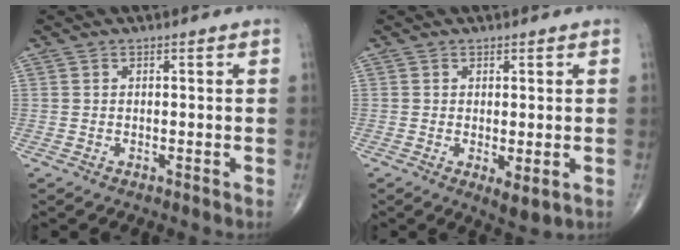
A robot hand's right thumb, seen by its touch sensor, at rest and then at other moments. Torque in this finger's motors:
{"motor_torque": [-0.29, 0.15, -0.25, -0.09, 0.00]}